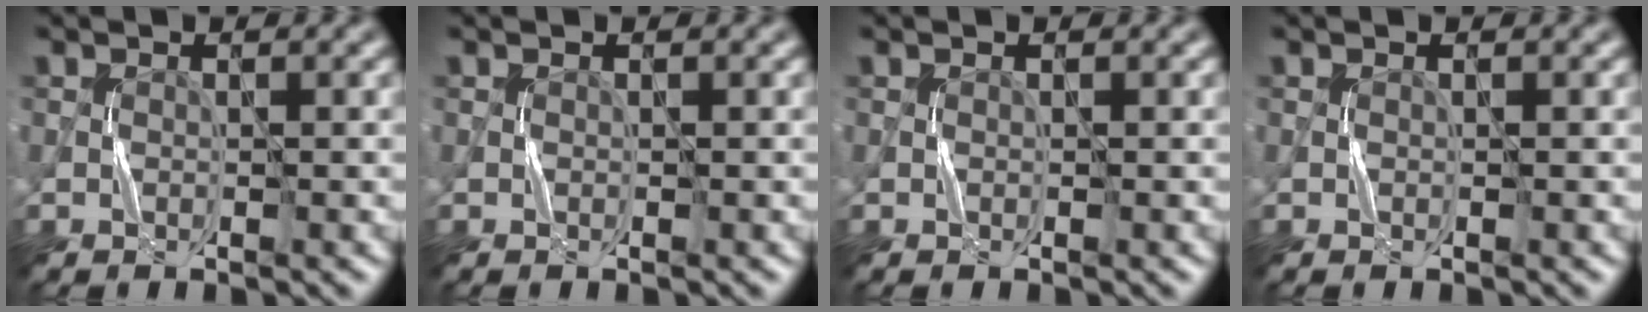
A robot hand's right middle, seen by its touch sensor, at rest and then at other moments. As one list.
[{"total": 0.0}, {"total": 0.0}, {"total": 0.0}]